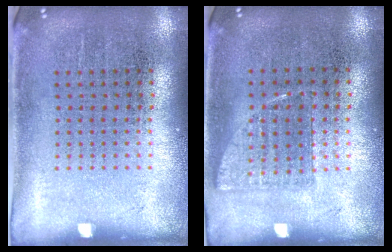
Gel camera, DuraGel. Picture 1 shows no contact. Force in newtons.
{"total": 0.7, "press": 0.7, "slide": 0.3}